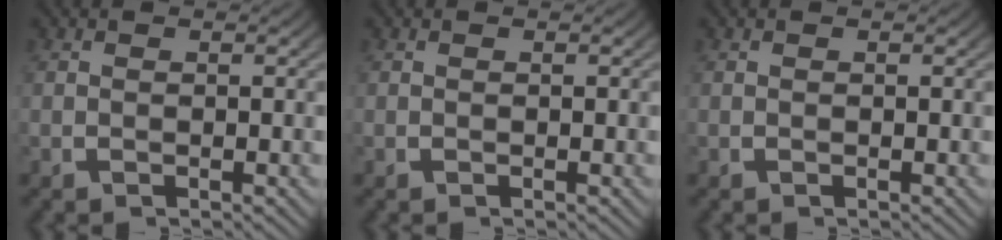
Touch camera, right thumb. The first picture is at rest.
{"total": 0.0}
{"total": 0.0}